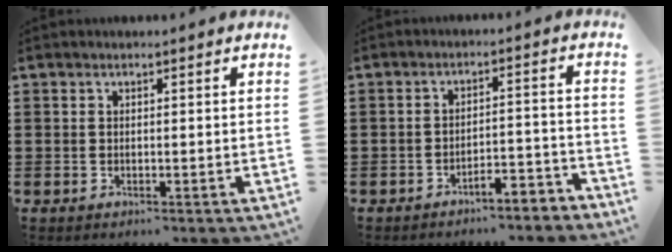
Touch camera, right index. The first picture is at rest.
{"total": 4.0, "force": [-3.9, 0.2, 1.1], "torque": [-0.023, 0.005, -0.080]}